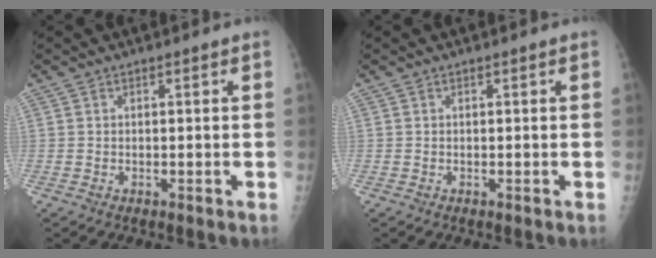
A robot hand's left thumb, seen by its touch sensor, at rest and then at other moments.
{"total": 0.0}